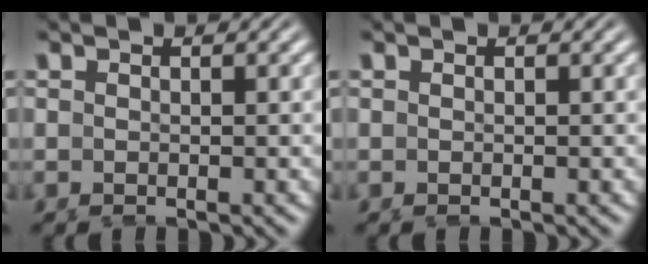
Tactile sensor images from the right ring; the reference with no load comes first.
{"total": 0.0}